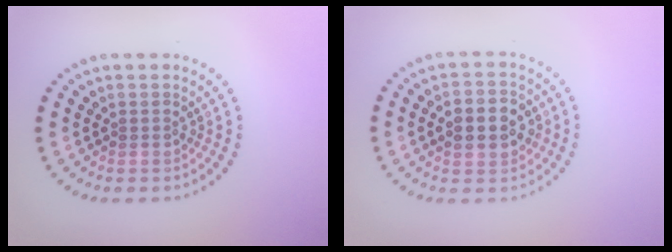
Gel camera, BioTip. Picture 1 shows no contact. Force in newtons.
{"total": 4.2, "press": 4.2, "slide": 0.2}